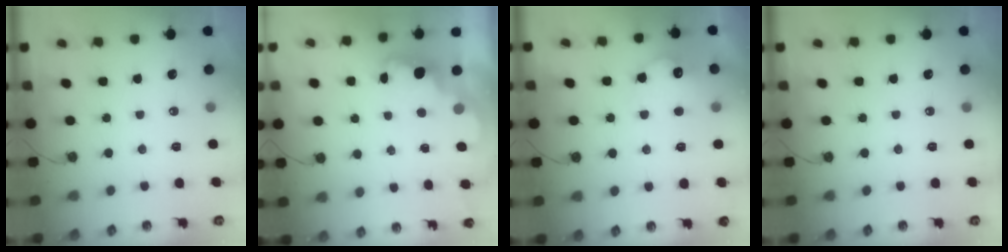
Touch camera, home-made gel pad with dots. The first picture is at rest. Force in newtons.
{"total": 2.3, "press": 2.3, "slide": 0.5}
{"total": 10.5, "press": 10.5, "slide": 0.3}
{"total": 0.0}